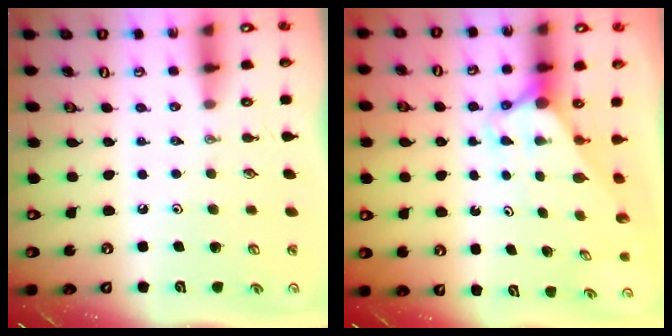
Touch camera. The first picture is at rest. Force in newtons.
{"total": 2.7, "press": 2.7, "slide": 0.0}